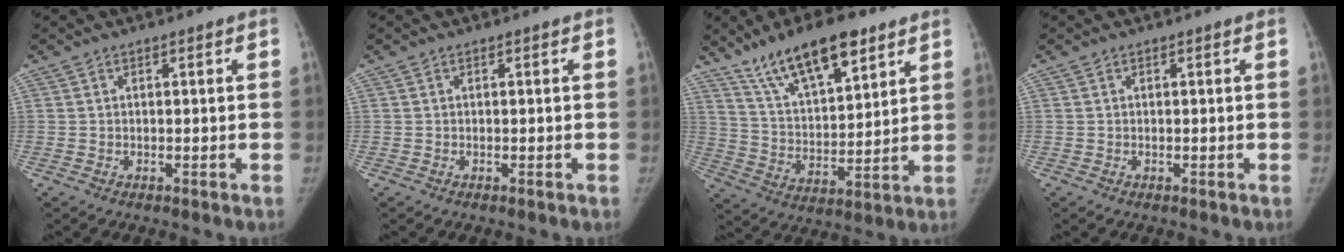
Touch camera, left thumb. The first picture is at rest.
{"total": 0.0}
{"total": 16.6, "force": [11.0, 6.0, 10.8], "torque": [-0.156, -0.048, 0.200]}
{"total": 0.0}